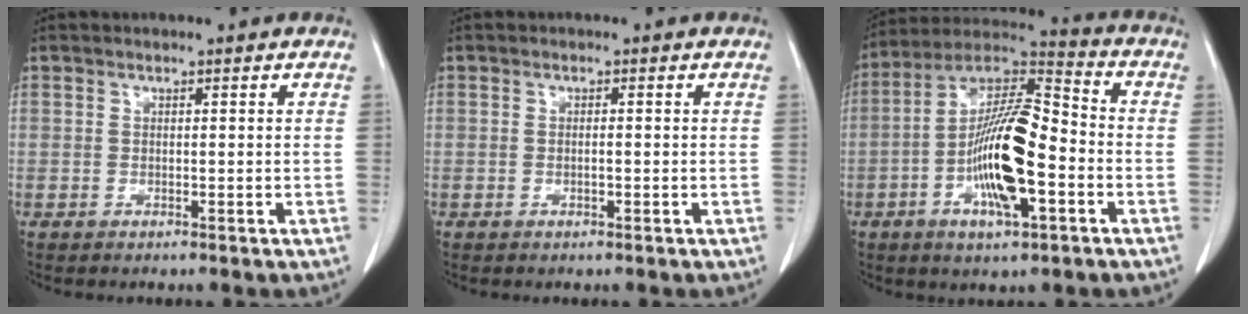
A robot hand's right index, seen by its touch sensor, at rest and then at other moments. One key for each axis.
{"total": 0.7, "fx": -0.2, "fy": 0.2, "fz": 0.7, "tx": -0.014, "ty": 0.000, "tz": -0.002}
{"total": 15.8, "fx": -3.9, "fy": 3.7, "fz": 14.9, "tx": -0.280, "ty": 0.008, "tz": -0.072}